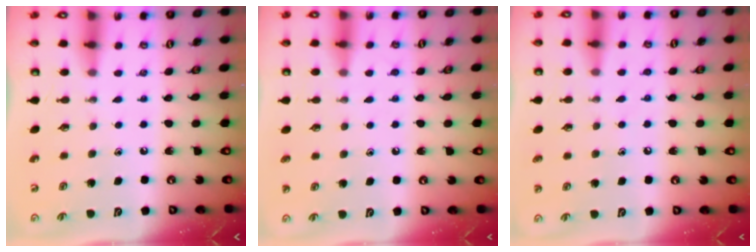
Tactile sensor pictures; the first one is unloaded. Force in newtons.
{"total": 4.4, "press": 4.3, "slide": 0.4}
{"total": 5.3, "press": 5.2, "slide": 0.6}